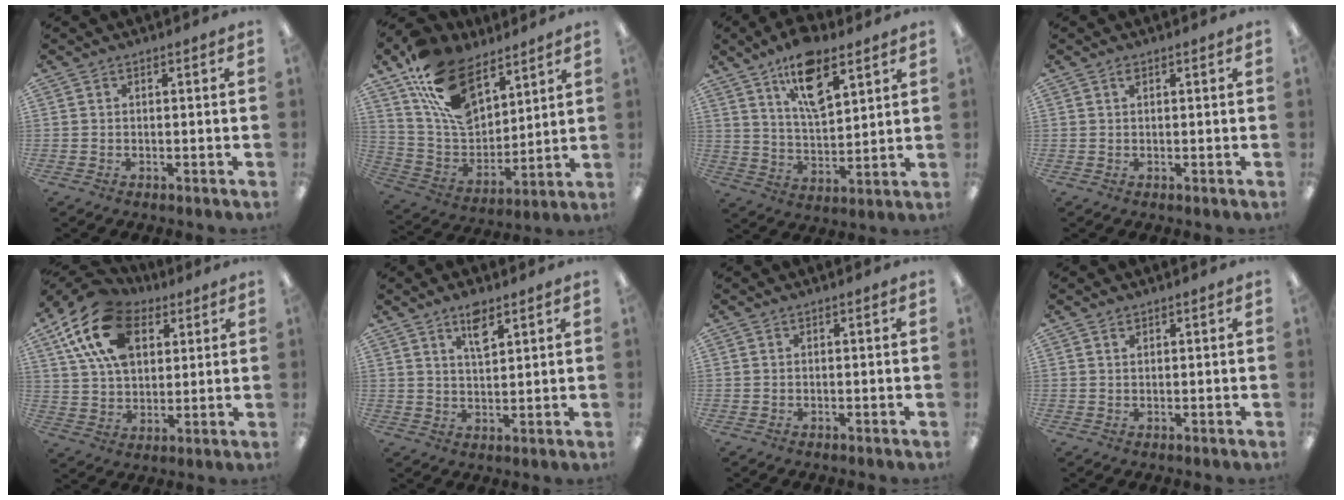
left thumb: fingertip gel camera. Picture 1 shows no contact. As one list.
[{"total": 18.3, "force": [11.3, 10.1, 10.3], "torque": [-0.196, -0.049, 0.216]}, {"total": 13.5, "force": [8.4, 5.7, 8.9], "torque": [-0.148, -0.030, 0.147]}, {"total": 0.9, "force": [0.5, 0.4, 0.6], "torque": [-0.013, 0.003, 0.009]}, {"total": 18.1, "force": [8.9, 11.3, 10.9], "torque": [-0.228, -0.017, 0.160]}, {"total": 5.9, "force": [4.0, 2.1, 3.9], "torque": [-0.061, -0.014, 0.066]}, {"total": 0.0}, {"total": 1.0, "force": [0.8, 0.5, 0.5], "torque": [-0.011, 0.001, 0.014]}]